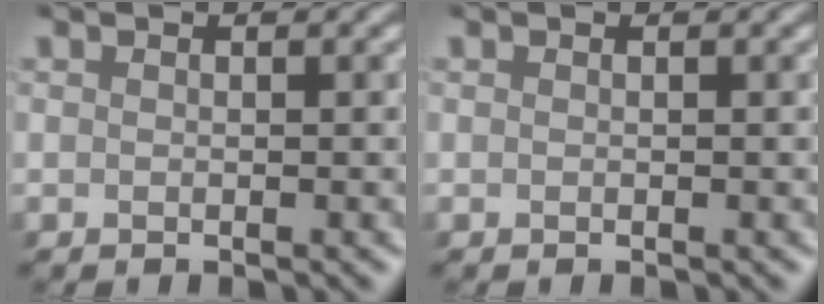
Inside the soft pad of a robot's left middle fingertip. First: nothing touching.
{"total": 0.0}